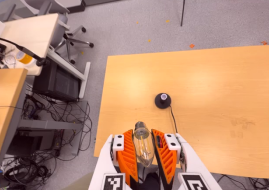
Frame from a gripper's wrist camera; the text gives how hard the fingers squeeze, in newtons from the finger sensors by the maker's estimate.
{"total": 19.3, "left": 21.2, "right": 17.4}